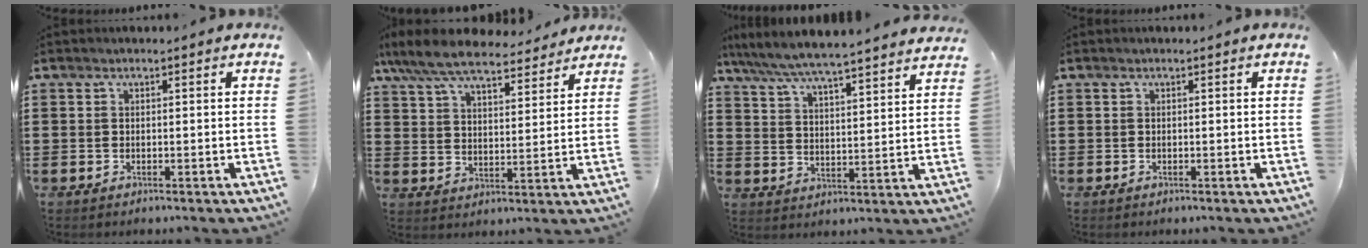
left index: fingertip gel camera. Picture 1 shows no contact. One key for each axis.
{"total": 8.5, "fx": 7.7, "fy": 1.6, "fz": 3.3, "tx": -0.097, "ty": -0.036, "tz": 0.139}
{"total": 6.2, "fx": 6.0, "fy": -0.1, "fz": 1.8, "tx": -0.062, "ty": -0.038, "tz": 0.102}
{"total": 0.0}